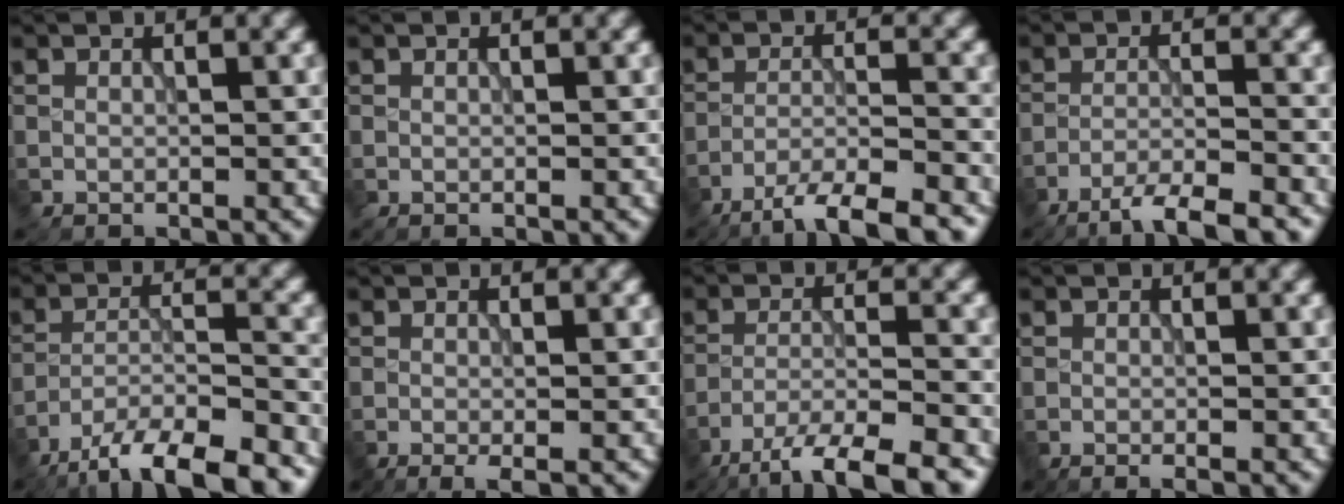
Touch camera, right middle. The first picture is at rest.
{"total": 0.0}
{"total": 7.4, "force": [-5.9, 1.5, 4.3], "torque": [-0.062, -0.007, -0.096]}
{"total": 5.0, "force": [-4.1, 0.6, 2.9], "torque": [-0.045, 0.001, -0.075]}
{"total": 12.3, "force": [-10.2, 3.3, 6.0], "torque": [-0.093, -0.018, -0.153]}
{"total": 1.5, "force": [-0.7, 0.3, 1.2], "torque": [-0.021, -0.006, -0.015]}
{"total": 8.4, "force": [-6.5, 1.8, 5.0], "torque": [-0.076, -0.013, -0.106]}
{"total": 1.0, "force": [-0.7, 0.2, 0.8], "torque": [-0.005, -0.007, -0.013]}